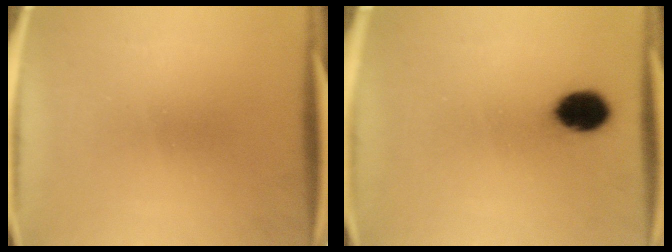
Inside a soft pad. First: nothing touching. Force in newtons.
{"total": 7.9}